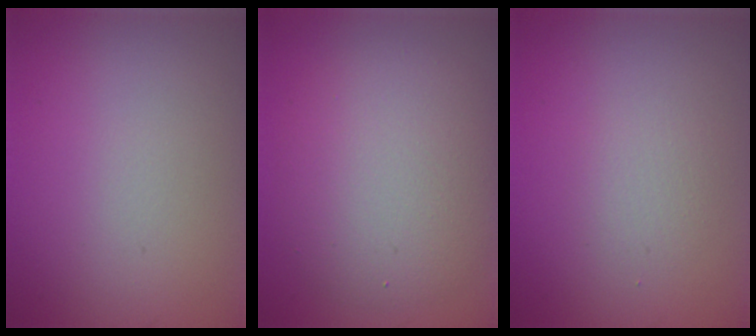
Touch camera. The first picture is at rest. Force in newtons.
{"total": 6.3, "press": 6.3, "slide": 0.6}
{"total": 1.4, "press": 1.4, "slide": 0.1}